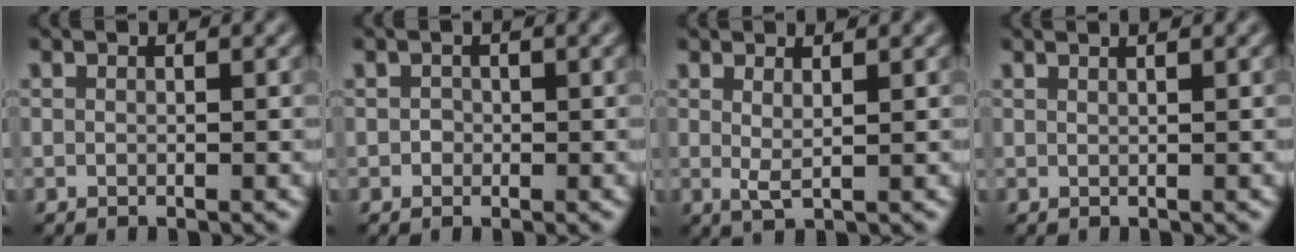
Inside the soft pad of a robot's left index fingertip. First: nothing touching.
{"total": 0.7, "force": [-0.1, 0.7, 0.2], "torque": [0.001, -0.003, -0.003]}
{"total": 1.7, "force": [0.7, 0.4, 1.5], "torque": [-0.026, -0.006, 0.013]}
{"total": 1.8, "force": [1.3, 0.7, 1.1], "torque": [0.002, -0.002, -0.001]}